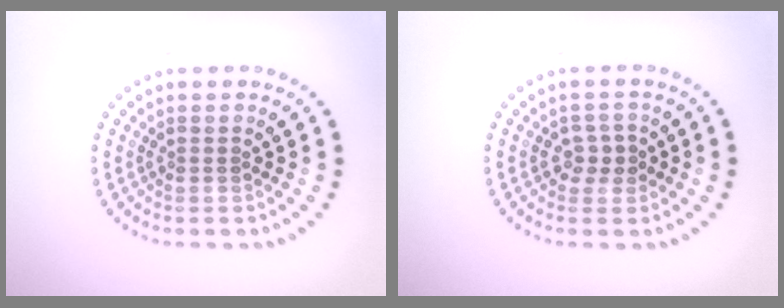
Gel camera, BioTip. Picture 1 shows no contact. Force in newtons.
{"total": 1.8, "press": 1.7, "slide": 0.5}